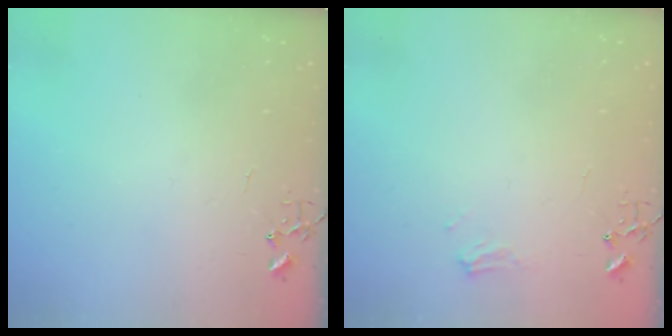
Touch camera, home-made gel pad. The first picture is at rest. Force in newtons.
{"total": 6.7, "press": 6.7, "slide": 0.7}